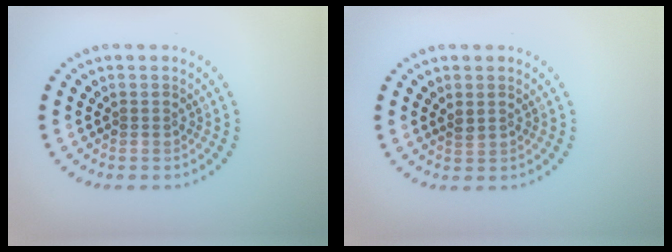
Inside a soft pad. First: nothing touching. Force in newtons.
{"total": 0.8, "press": 0.8, "slide": 0.2}